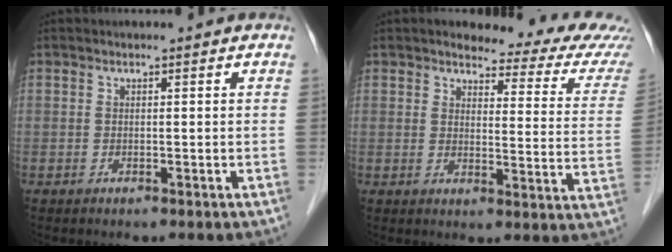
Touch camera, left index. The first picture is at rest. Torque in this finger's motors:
{"motor_torque": [0.54, -0.98, 0.33, 0.05]}